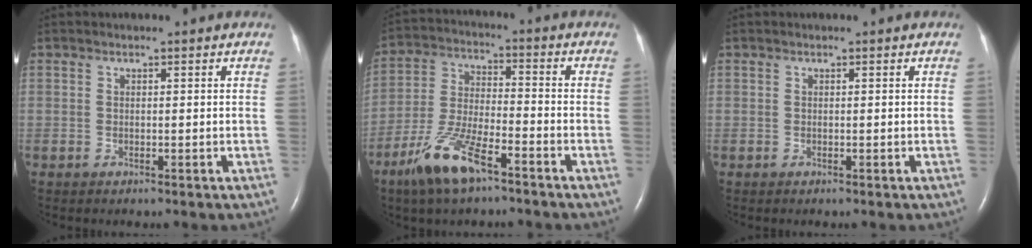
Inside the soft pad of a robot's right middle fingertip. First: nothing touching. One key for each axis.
{"total": 10.7, "fx": -6.9, "fy": 2.7, "fz": 7.8, "tx": -0.169, "ty": -0.009, "tz": -0.132}
{"total": 0.0}